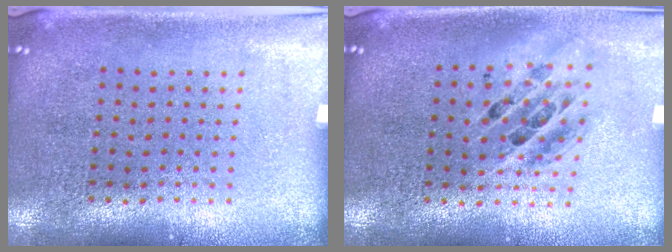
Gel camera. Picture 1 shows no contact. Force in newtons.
{"total": 1.3, "press": 1.1, "slide": 0.7}